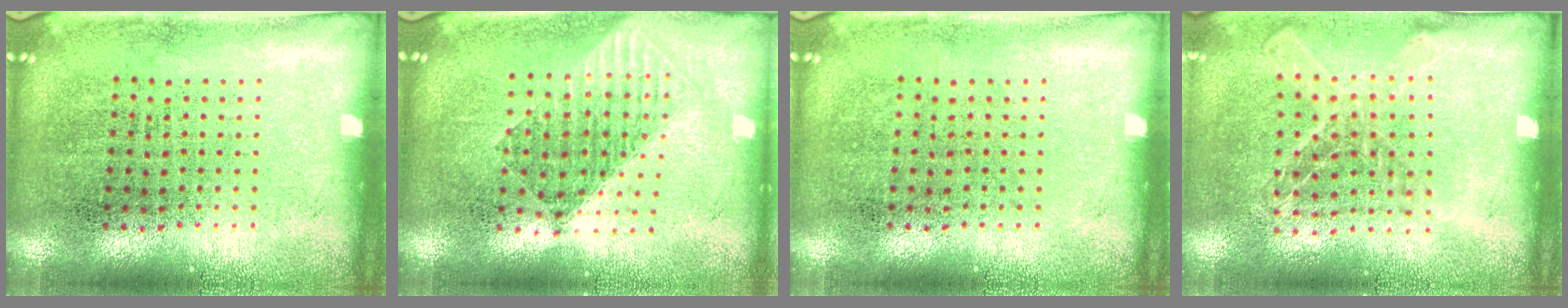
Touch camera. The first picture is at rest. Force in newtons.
{"total": 1.6, "press": 1.4, "slide": 0.7}
{"total": 0.0}
{"total": 1.1, "press": 1.1, "slide": 0.3}